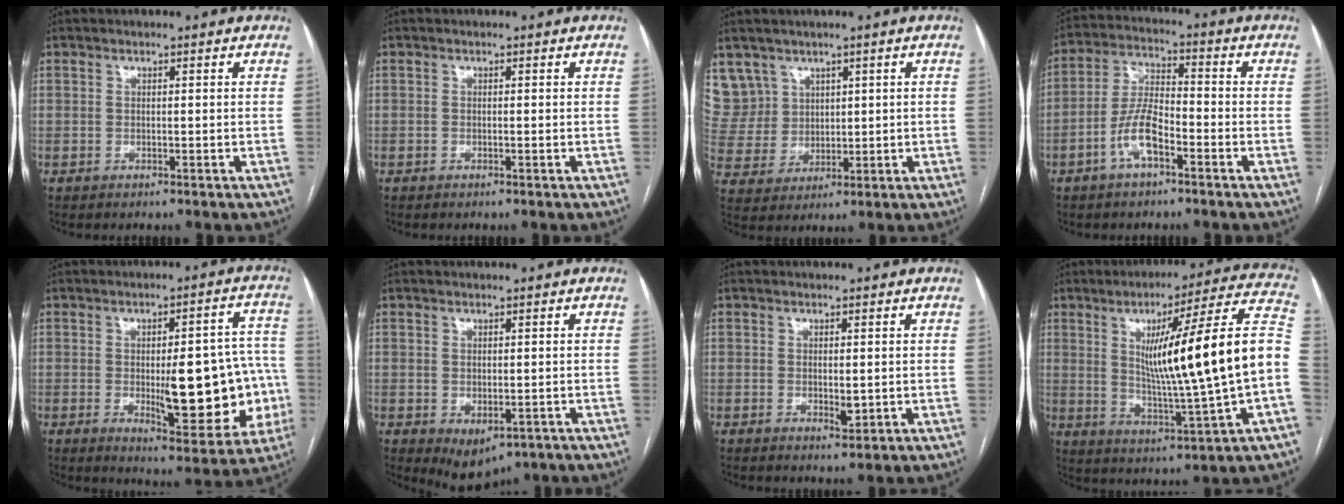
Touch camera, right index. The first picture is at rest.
{"total": 0.0}
{"total": 9.0, "force": [5.4, 7.2, 0.2], "torque": [-0.016, 0.030, 0.128]}
{"total": 7.7, "force": [-3.6, 2.6, 6.3], "torque": [-0.135, 0.012, -0.071]}
{"total": 17.6, "force": [-3.0, 5.2, 16.6], "torque": [-0.165, 0.024, -0.020]}
{"total": 5.0, "force": [-2.1, 3.0, 3.4], "torque": [-0.048, -0.008, -0.017]}
{"total": 2.1, "force": [-0.3, 0.8, 1.9], "torque": [-0.032, -0.006, 0.000]}
{"total": 21.3, "force": [0.9, -0.3, 21.3], "torque": [-0.299, 0.012, 0.009]}